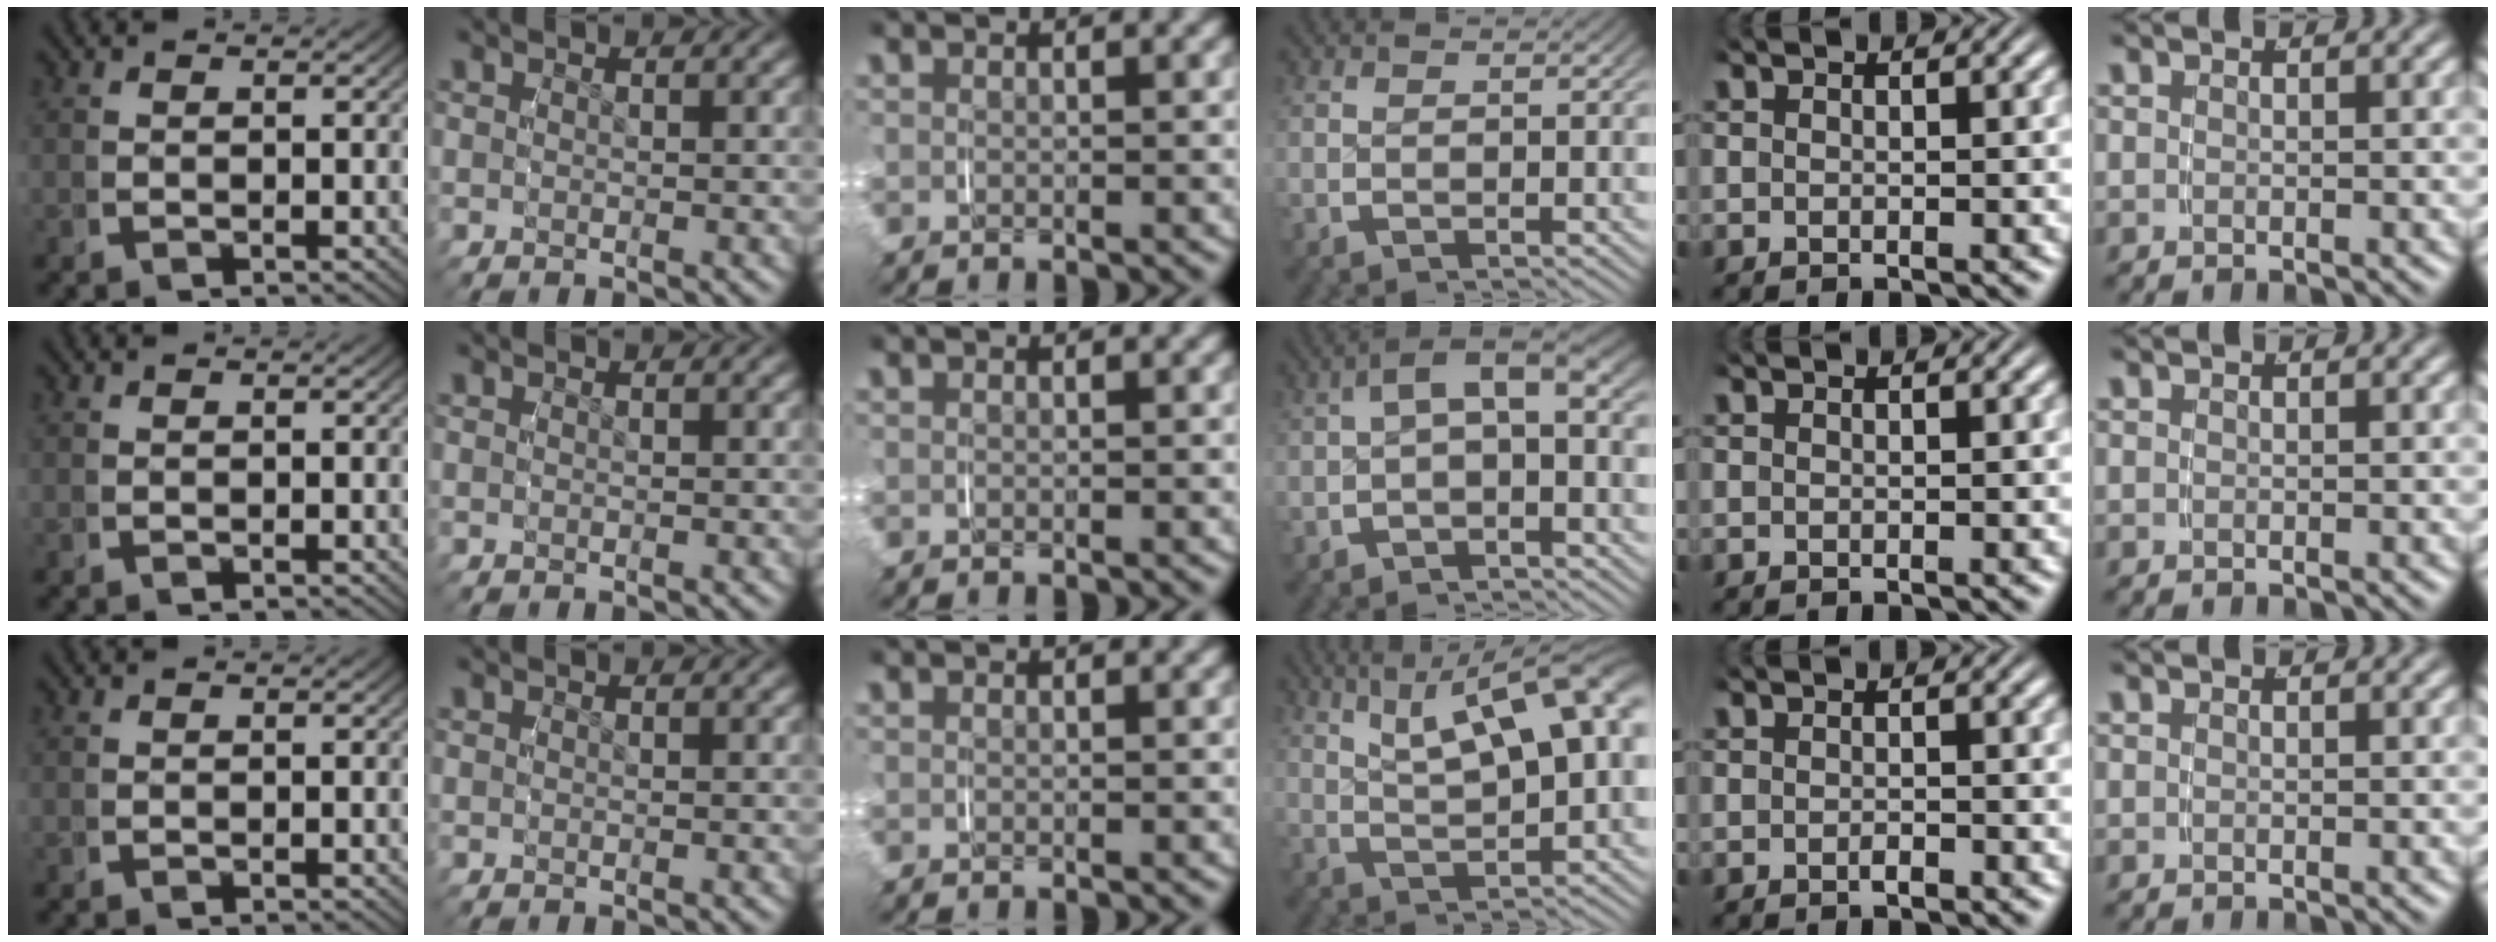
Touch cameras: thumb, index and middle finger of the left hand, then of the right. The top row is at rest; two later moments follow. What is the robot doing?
{"motion": "grasp_and_lifting", "object": "map"}